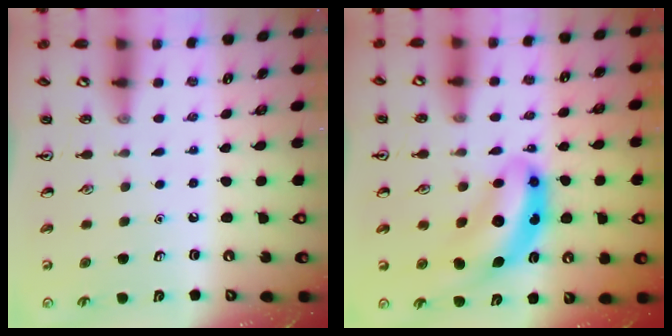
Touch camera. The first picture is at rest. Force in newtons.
{"total": 9.4, "press": 9.0, "slide": 2.8}